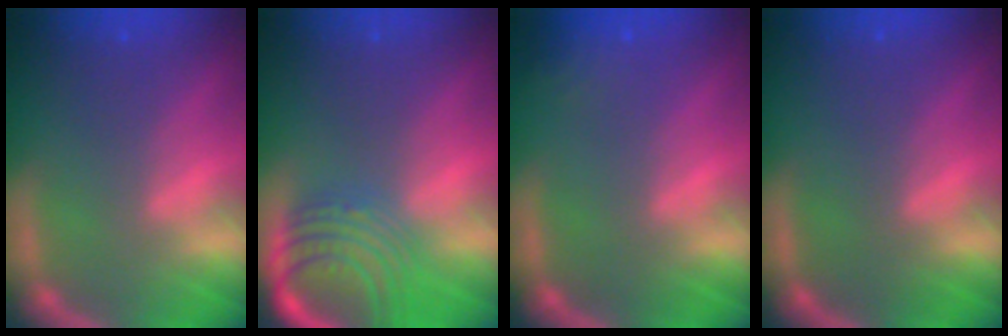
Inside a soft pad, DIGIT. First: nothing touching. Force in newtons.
{"total": 8.5}
{"total": 1.9}
{"total": 0.0}